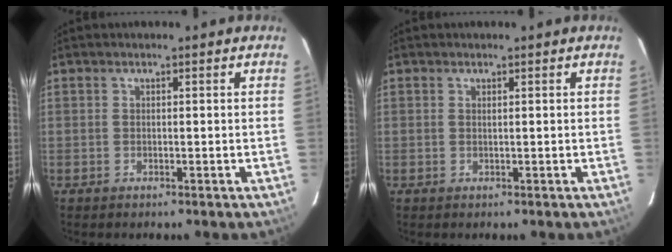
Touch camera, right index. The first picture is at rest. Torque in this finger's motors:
{"motor_torque": [-0.09, 0.16, -0.04, 0.00]}